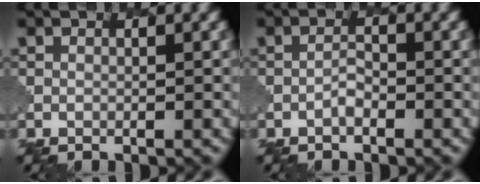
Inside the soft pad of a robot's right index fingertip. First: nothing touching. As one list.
[{"total": 0.7, "force": [-0.5, 0.2, 0.5], "torque": [-0.011, 0.003, -0.010]}]